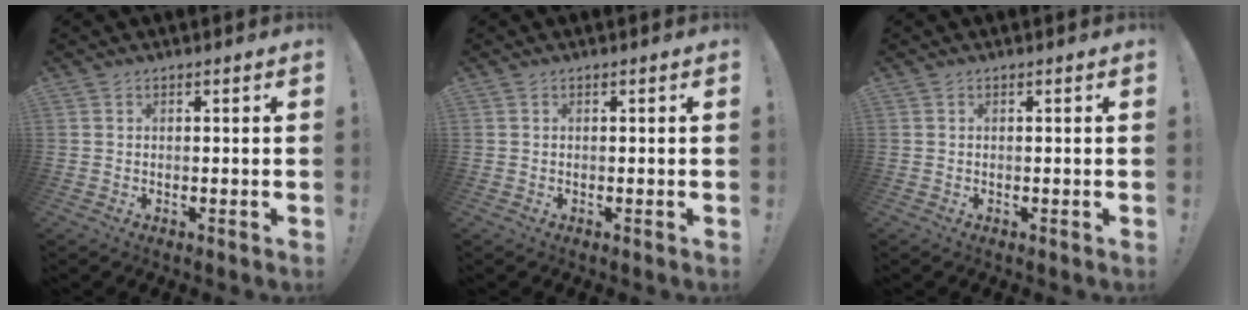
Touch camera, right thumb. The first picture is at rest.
{"total": 0.0}
{"total": 0.0}